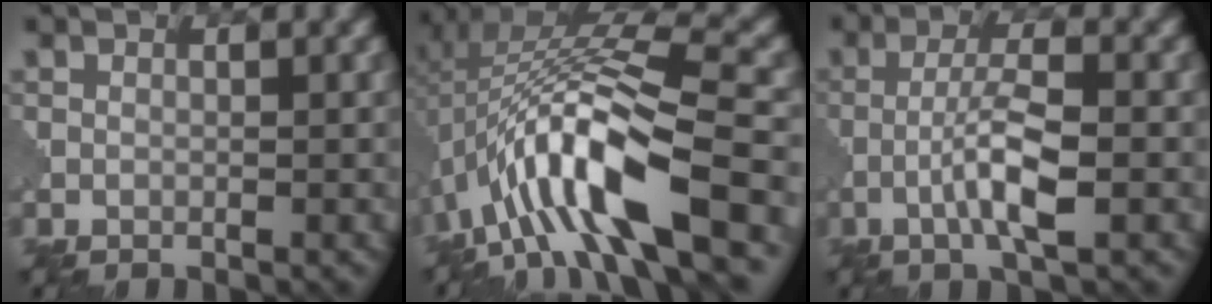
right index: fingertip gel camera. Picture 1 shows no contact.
{"total": 13.0, "force": [-3.7, 4.2, 11.8], "torque": [-0.210, 0.015, -0.064]}
{"total": 4.7, "force": [-1.4, 0.7, 4.4], "torque": [-0.082, 0.009, -0.031]}